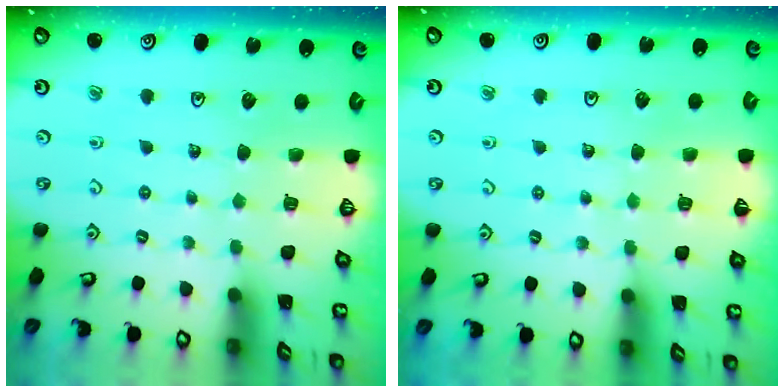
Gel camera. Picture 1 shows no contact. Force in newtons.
{"total": 2.4, "press": 2.4, "slide": 0.5}